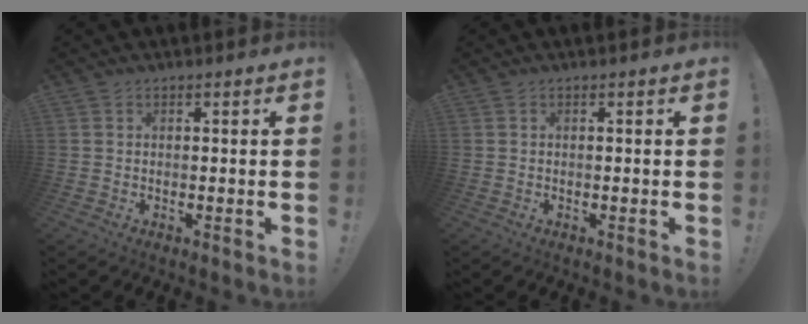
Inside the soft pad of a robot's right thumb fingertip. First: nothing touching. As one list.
[{"total": 0.0}]